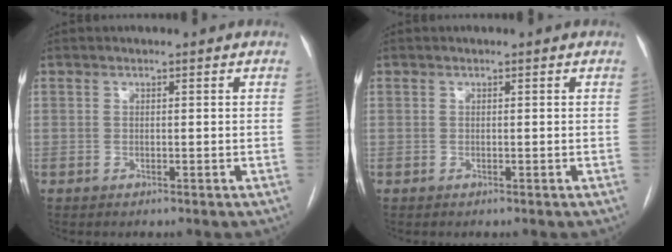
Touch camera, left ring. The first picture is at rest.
{"total": 0.0}